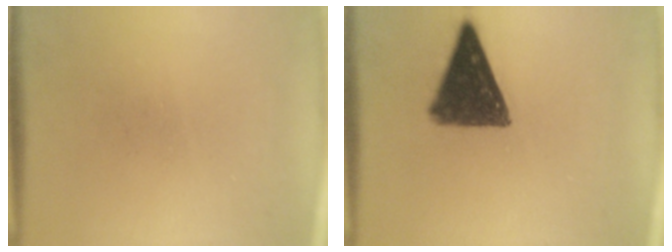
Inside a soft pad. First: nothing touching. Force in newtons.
{"total": 12.4}